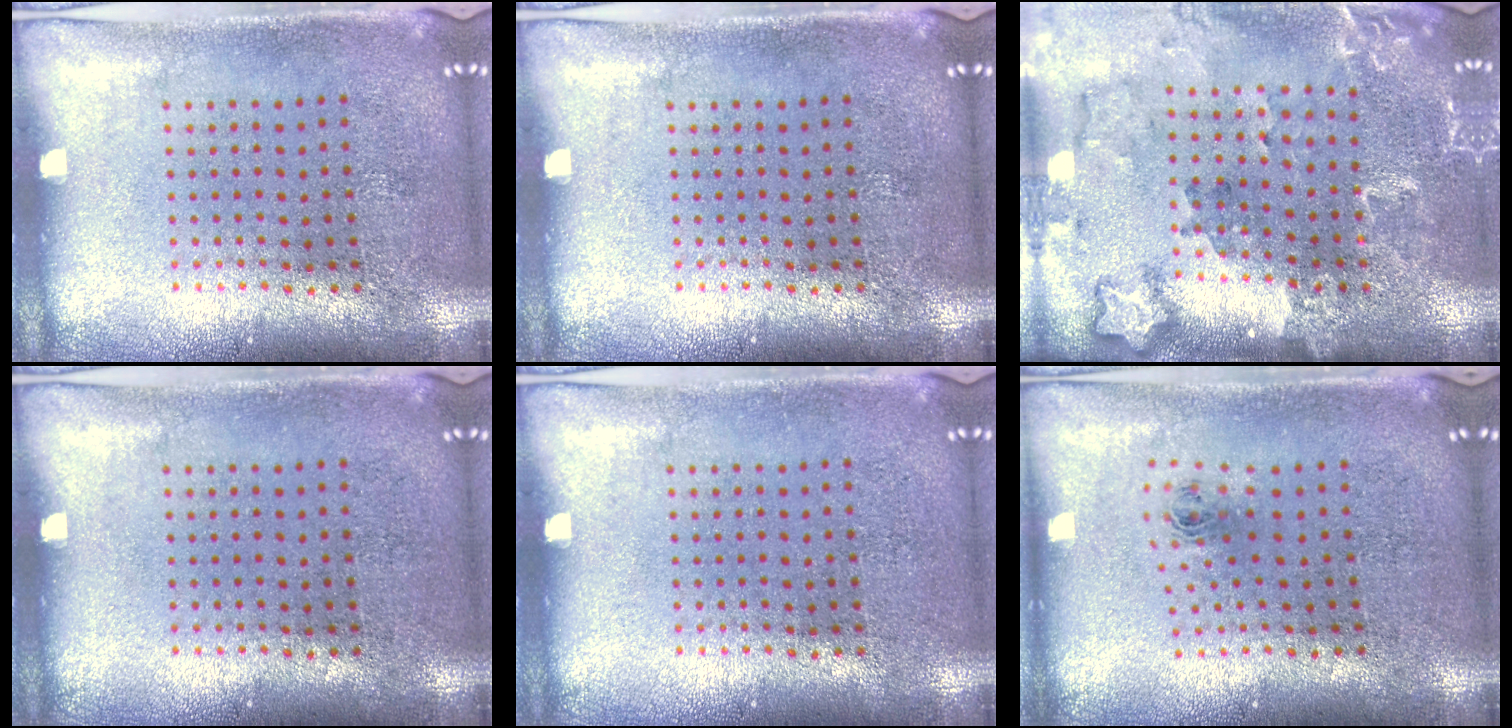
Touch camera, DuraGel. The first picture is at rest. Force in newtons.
{"total": 0.0}
{"total": 1.8, "press": 1.7, "slide": 0.2}
{"total": 0.0}
{"total": 0.0}
{"total": 0.8, "press": 0.3, "slide": 0.7}